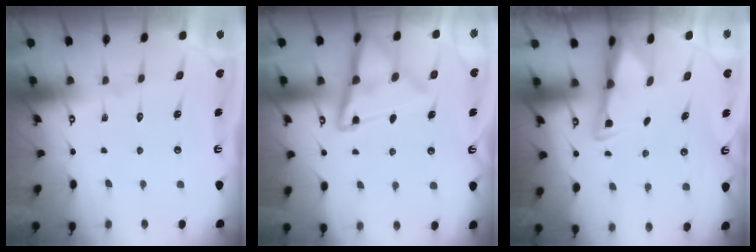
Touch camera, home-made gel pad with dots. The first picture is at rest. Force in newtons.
{"total": 13.1, "press": 13.1, "slide": 1.4}
{"total": 2.7, "press": 2.6, "slide": 0.5}